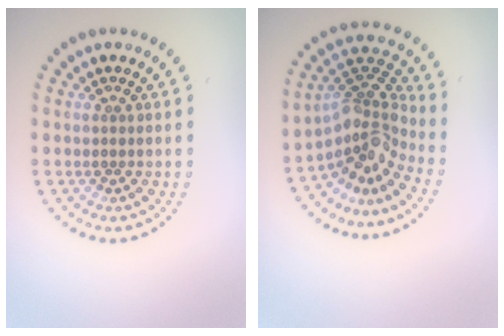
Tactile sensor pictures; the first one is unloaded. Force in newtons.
{"total": 4.5, "press": 3.0, "slide": 3.4}